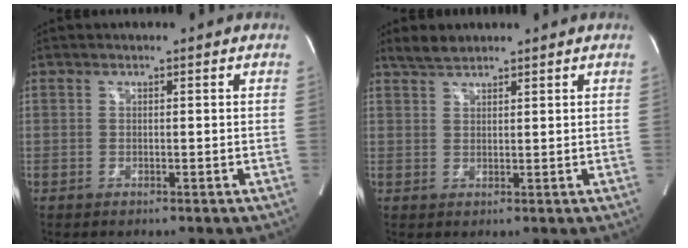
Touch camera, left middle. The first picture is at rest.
{"total": 2.7, "force": [2.5, 0.7, 0.8], "torque": [-0.021, 0.012, 0.049]}